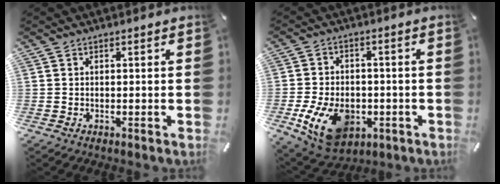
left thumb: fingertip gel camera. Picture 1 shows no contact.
{"total": 13.1, "force": [-4.3, 9.1, 8.4], "torque": [-0.165, 0.012, -0.074]}